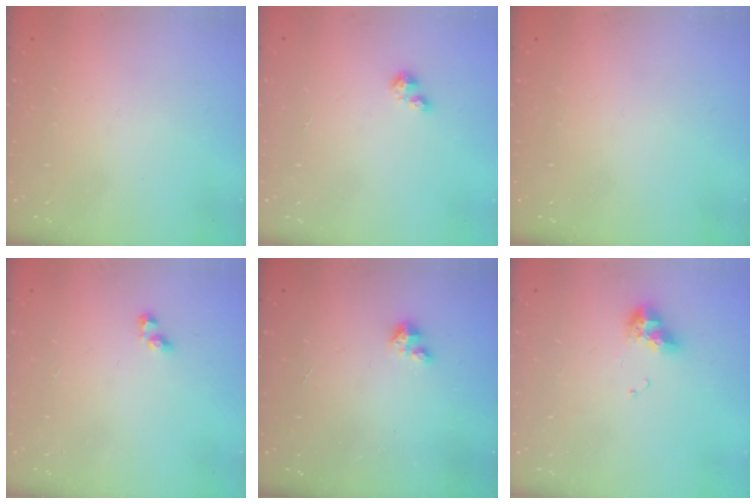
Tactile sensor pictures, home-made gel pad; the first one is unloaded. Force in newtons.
{"total": 2.2, "press": 2.2, "slide": 0.4}
{"total": 0.0}
{"total": 2.6, "press": 2.6, "slide": 0.2}
{"total": 2.3, "press": 2.3, "slide": 0.2}
{"total": 8.7, "press": 8.7, "slide": 0.8}